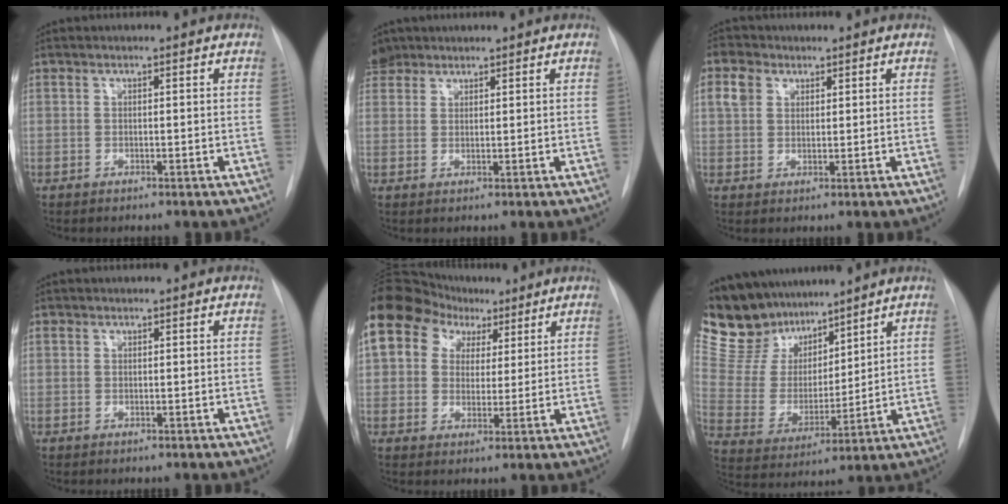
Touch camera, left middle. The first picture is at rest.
{"total": 4.4, "force": [3.6, 2.6, 0.4], "torque": [-0.007, 0.012, 0.069]}
{"total": 4.7, "force": [2.2, 3.7, 2.0], "torque": [-0.053, 0.018, 0.043]}
{"total": 0.5, "force": [0.3, 0.4, 0.1], "torque": [0.005, 0.005, 0.003]}
{"total": 19.9, "force": [9.7, 15.1, 8.6], "torque": [-0.227, 0.098, 0.183]}
{"total": 15.4, "force": [13.1, 6.8, 4.3], "torque": [-0.090, 0.026, 0.254]}